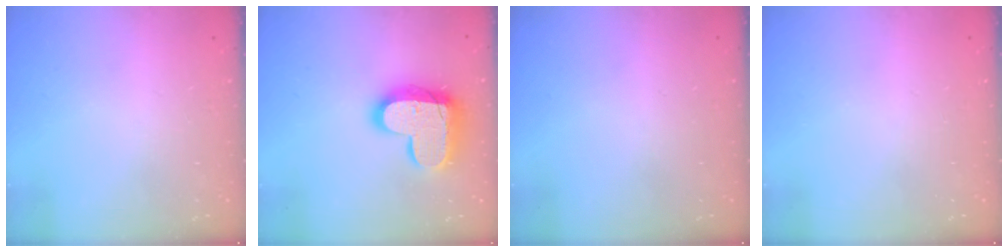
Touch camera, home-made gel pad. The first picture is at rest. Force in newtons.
{"total": 18.0, "press": 18.0, "slide": 1.3}
{"total": 0.6, "press": 0.6, "slide": 0.2}
{"total": 0.0}